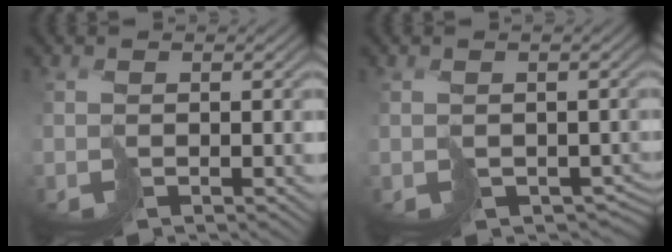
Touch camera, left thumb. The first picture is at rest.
{"total": 2.8, "force": [-0.6, 2.3, 1.5], "torque": [-0.034, -0.021, -0.006]}